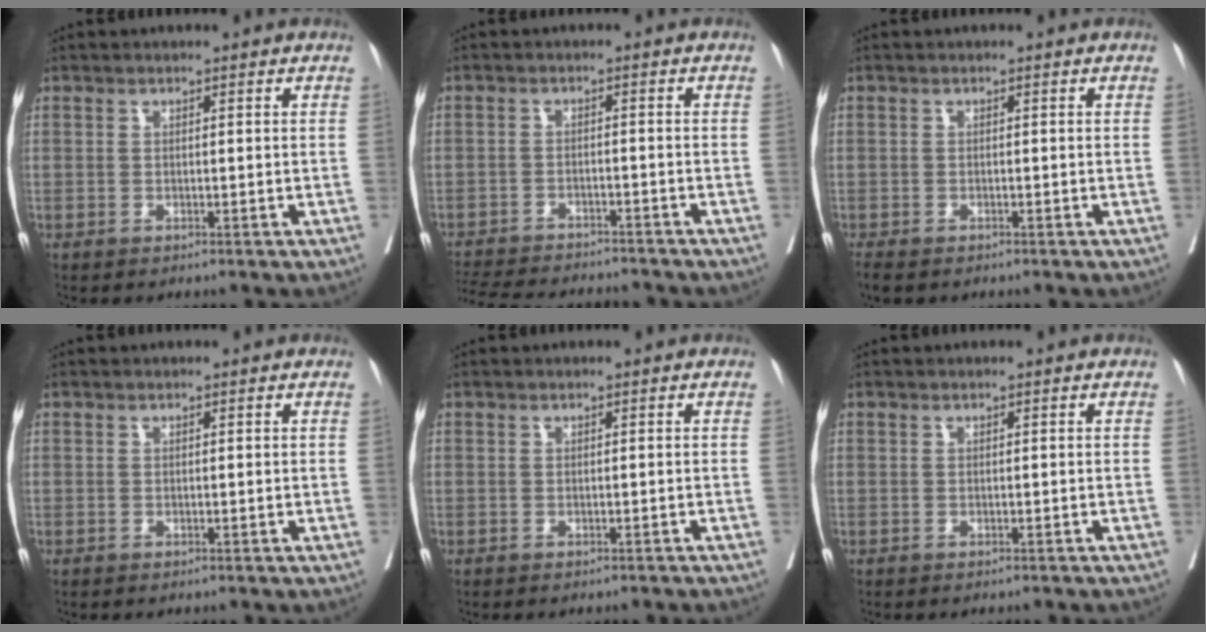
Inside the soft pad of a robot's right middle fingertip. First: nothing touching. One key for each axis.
{"total": 15.1, "fx": -13.9, "fy": 2.9, "fz": 5.1, "tx": -0.117, "ty": -0.013, "tz": -0.195}
{"total": 2.9, "fx": -2.3, "fy": 1.2, "fz": 1.3, "tx": -0.027, "ty": -0.010, "tz": -0.034}
{"total": 0.0}
{"total": 1.4, "fx": -1.3, "fy": 0.1, "fz": 0.3, "tx": -0.009, "ty": -0.001, "tz": -0.016}
{"total": 0.8, "fx": -0.7, "fy": 0.1, "fz": 0.2, "tx": -0.004, "ty": -0.001, "tz": -0.013}